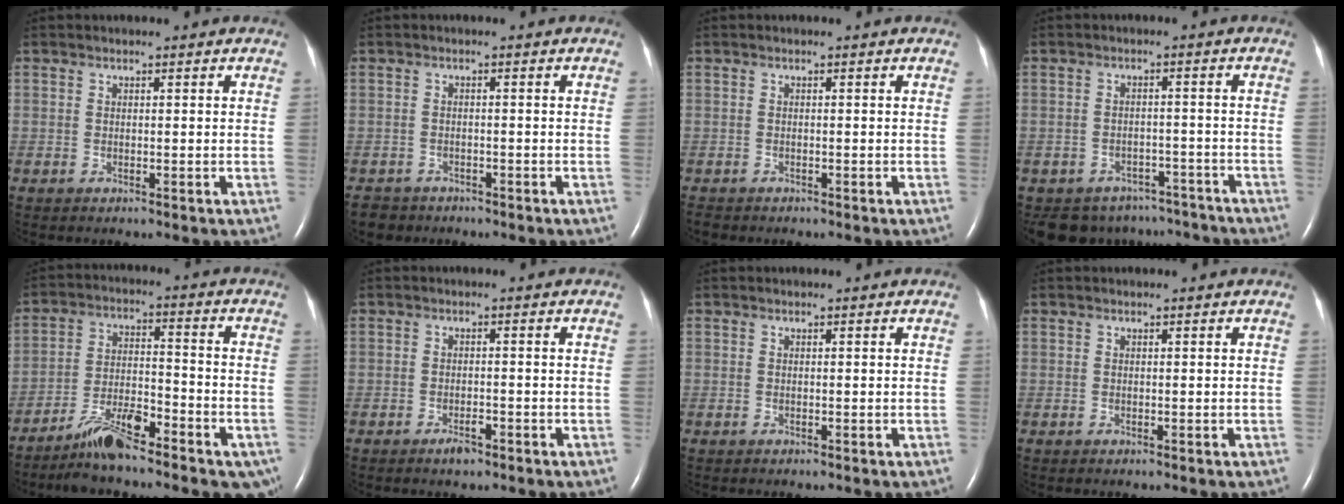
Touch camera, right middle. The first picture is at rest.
{"total": 2.8, "force": [-2.4, 1.6, -0.2], "torque": [-0.004, 0.000, -0.041]}
{"total": 0.6, "force": [-0.6, 0.1, 0.0], "torque": [-0.006, -0.004, -0.011]}
{"total": 10.8, "force": [-9.5, 5.1, 0.7], "torque": [-0.013, 0.019, -0.111]}
{"total": 11.3, "force": [-8.2, 2.6, 7.4], "torque": [-0.110, 0.004, -0.137]}
{"total": 1.9, "force": [-1.4, 0.6, 1.2], "torque": [-0.024, -0.001, -0.021]}
{"total": 0.0}
{"total": 0.0}